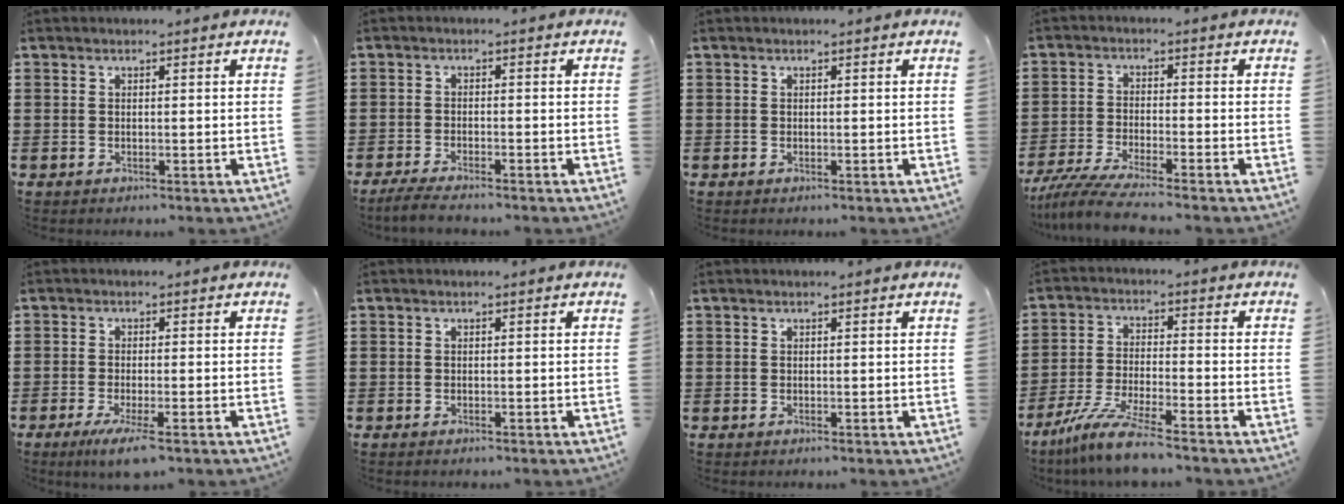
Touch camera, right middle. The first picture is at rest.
{"total": 2.7, "force": [-2.4, 0.1, 1.2], "torque": [-0.027, -0.001, -0.049]}
{"total": 0.0}
{"total": 5.5, "force": [-5.1, -0.2, 2.2], "torque": [-0.064, -0.023, -0.104]}
{"total": 3.8, "force": [-2.2, 0.2, 3.2], "torque": [-0.065, -0.013, -0.039]}
{"total": 0.0}
{"total": 0.0}
{"total": 8.0, "force": [-6.9, 0.0, 4.1], "torque": [-0.093, -0.011, -0.136]}